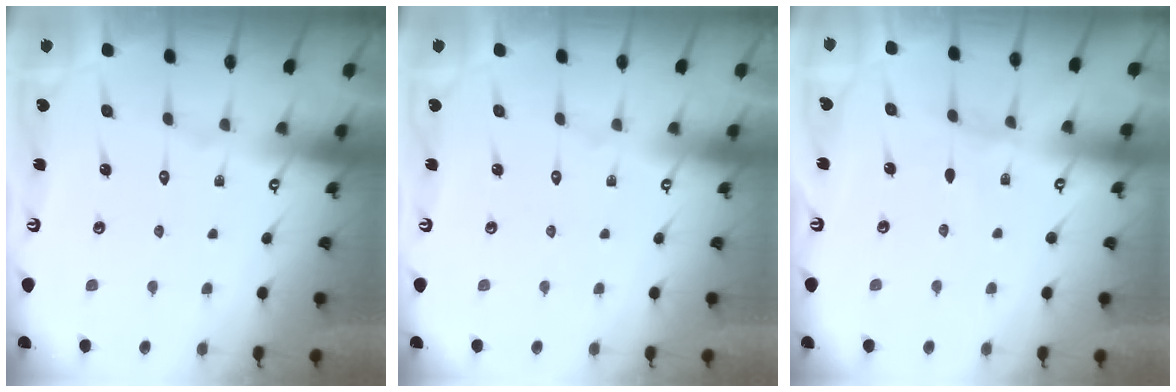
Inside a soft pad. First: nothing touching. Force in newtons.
{"total": 0.0}
{"total": 3.0, "press": 3.0, "slide": 0.4}